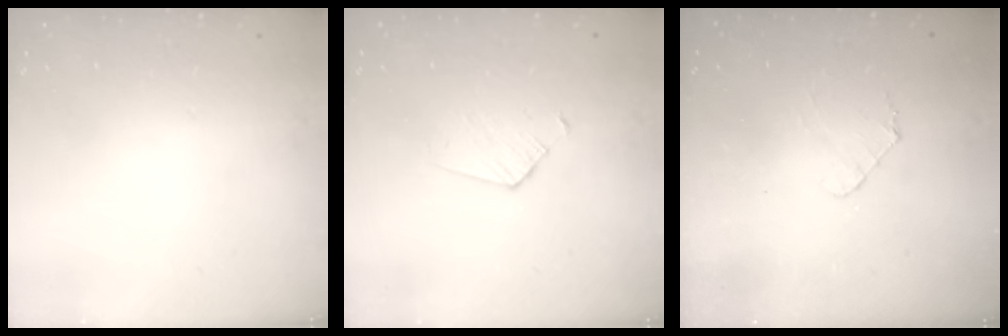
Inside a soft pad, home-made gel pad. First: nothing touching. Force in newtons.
{"total": 3.8, "press": 3.8, "slide": 0.3}
{"total": 5.2, "press": 5.2, "slide": 0.4}